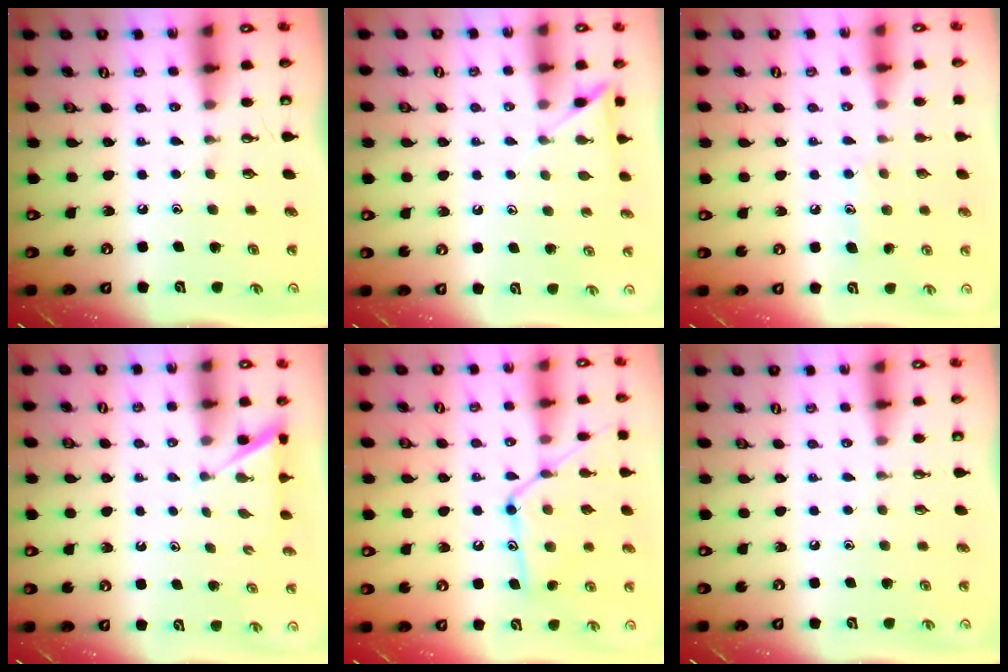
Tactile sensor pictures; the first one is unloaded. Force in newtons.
{"total": 5.1, "press": 5.1, "slide": 0.5}
{"total": 6.1, "press": 6.1, "slide": 0.2}
{"total": 2.4, "press": 2.4, "slide": 0.3}
{"total": 14.3, "press": 14.3, "slide": 1.0}
{"total": 0.0}